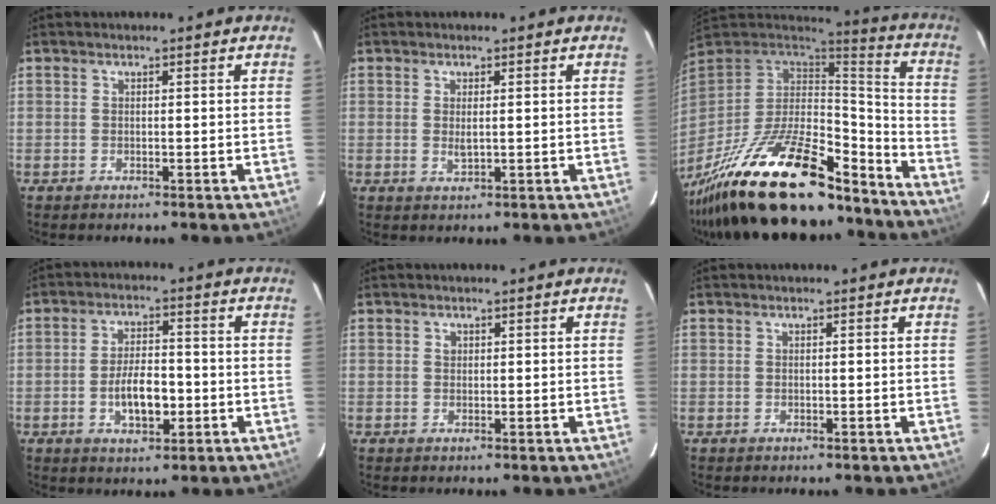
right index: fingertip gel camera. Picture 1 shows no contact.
{"total": 2.2, "force": [0.0, 0.6, 2.1], "torque": [-0.039, -0.003, 0.003]}
{"total": 32.4, "force": [-23.2, 11.0, 19.7], "torque": [-0.368, -0.031, -0.363]}
{"total": 7.6, "force": [-2.0, 3.5, 6.5], "torque": [-0.125, 0.003, -0.029]}
{"total": 0.9, "force": [0.3, 0.8, 0.2], "torque": [-0.003, 0.004, 0.006]}
{"total": 0.0}